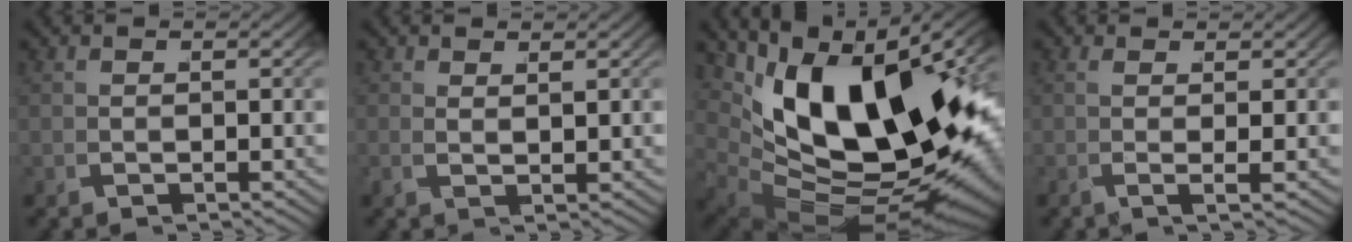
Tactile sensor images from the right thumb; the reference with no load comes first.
{"total": 1.0, "force": [0.8, -0.6, 0.1], "torque": [0.003, 0.011, 0.014]}
{"total": 25.6, "force": [-0.4, 14.6, 21.0], "torque": [-0.341, -0.039, 0.026]}
{"total": 1.5, "force": [0.4, -1.0, 1.1], "torque": [-0.023, 0.010, 0.003]}